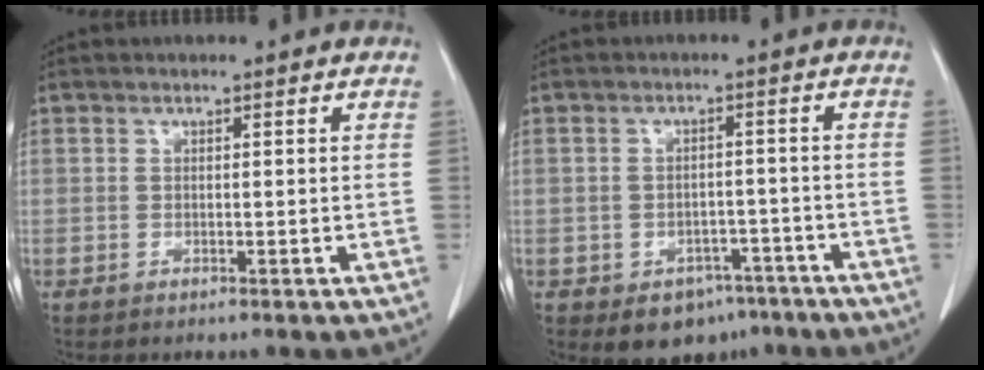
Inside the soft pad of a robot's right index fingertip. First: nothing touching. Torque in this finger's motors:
{"motor_torque": [0.09, -0.08, -0.06, -0.03]}